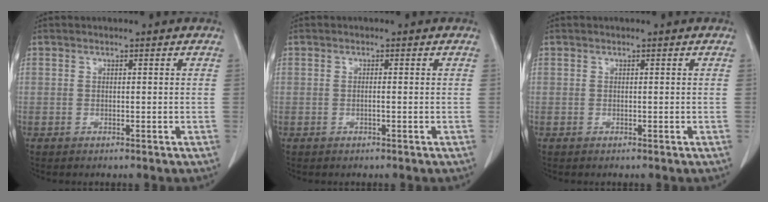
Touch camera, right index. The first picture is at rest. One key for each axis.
{"total": 0.6, "fx": -0.1, "fy": 0.0, "fz": 0.5, "tx": -0.009, "ty": 0.001, "tz": -0.002}
{"total": 0.0}